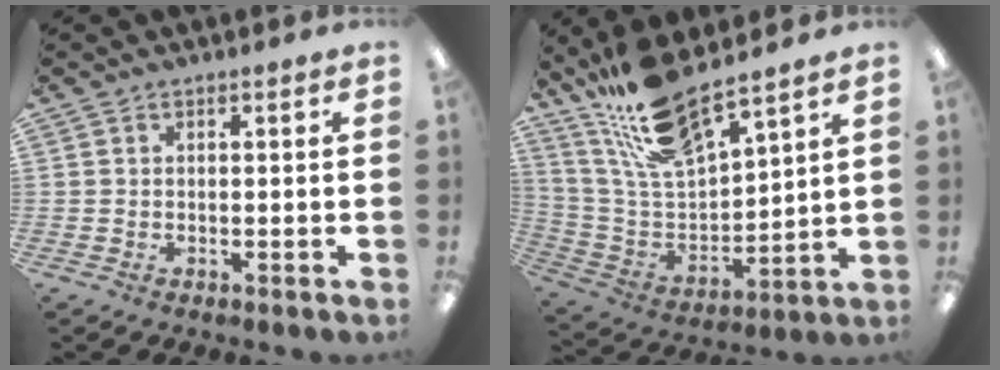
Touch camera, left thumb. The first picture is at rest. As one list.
[{"total": 17.7, "force": [14.8, 4.3, 8.8], "torque": [-0.192, -0.087, 0.263]}]